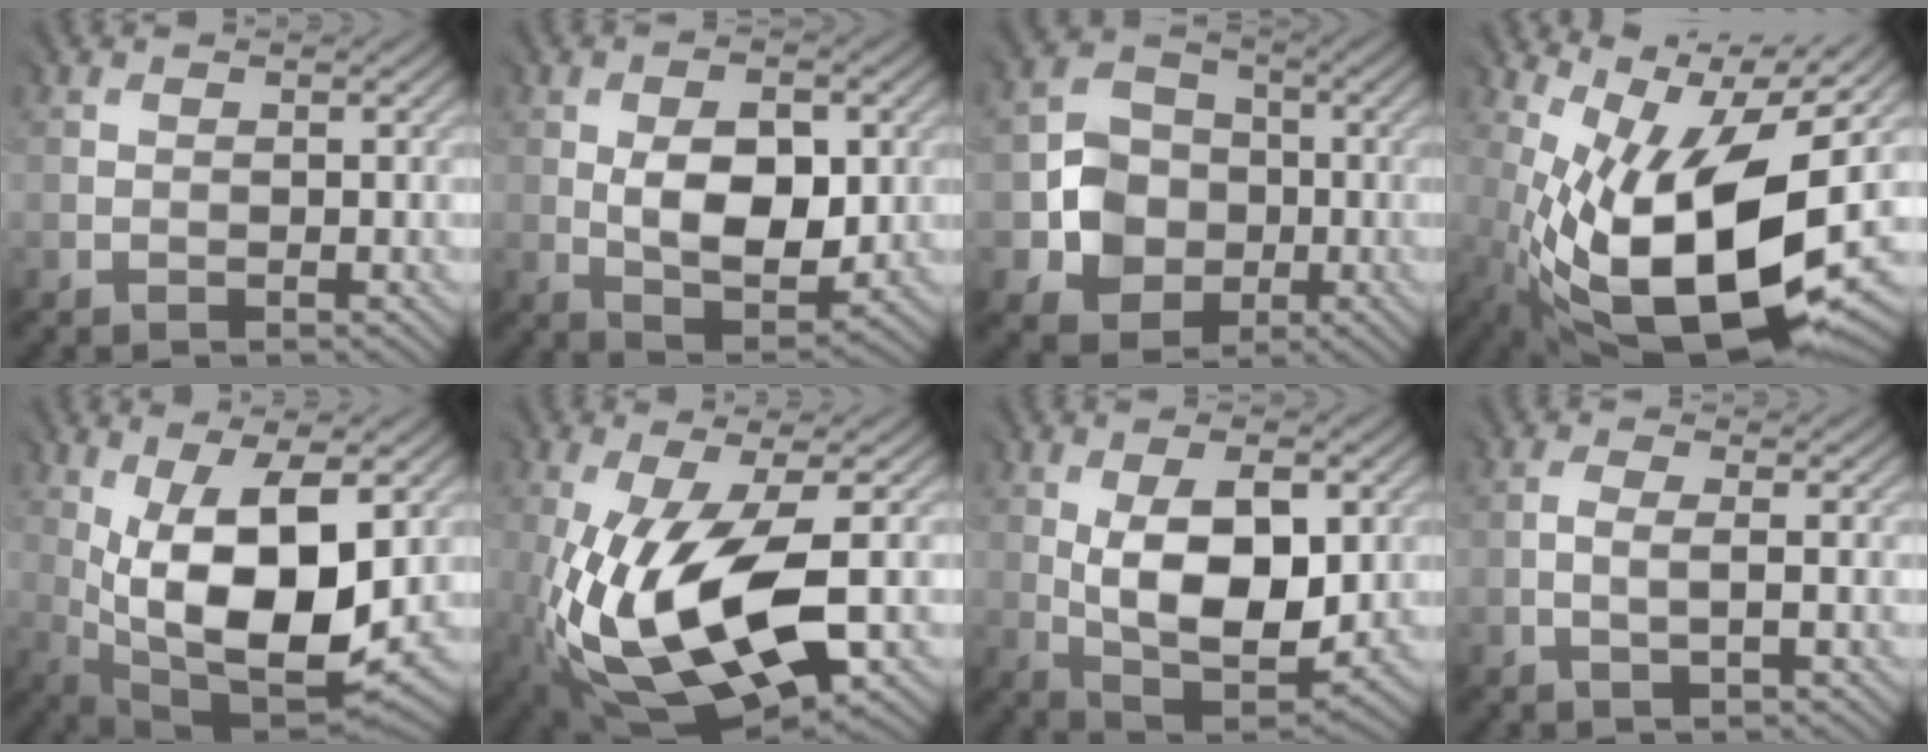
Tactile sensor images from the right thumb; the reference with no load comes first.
{"total": 8.3, "force": [0.4, 4.7, 6.9], "torque": [-0.124, -0.007, 0.012]}
{"total": 7.0, "force": [-1.7, 6.2, 2.6], "torque": [-0.056, 0.000, -0.043]}
{"total": 17.6, "force": [-3.0, 6.9, 16.0], "torque": [-0.282, -0.020, -0.044]}
{"total": 14.5, "force": [1.2, 6.4, 13.0], "torque": [-0.229, -0.014, 0.032]}
{"total": 14.2, "force": [-3.3, 5.8, 12.6], "torque": [-0.266, -0.023, -0.051]}
{"total": 11.4, "force": [1.1, 5.8, 9.8], "torque": [-0.172, -0.007, 0.028]}
{"total": 1.4, "force": [-0.6, 0.0, 1.3], "torque": [-0.032, -0.001, -0.011]}